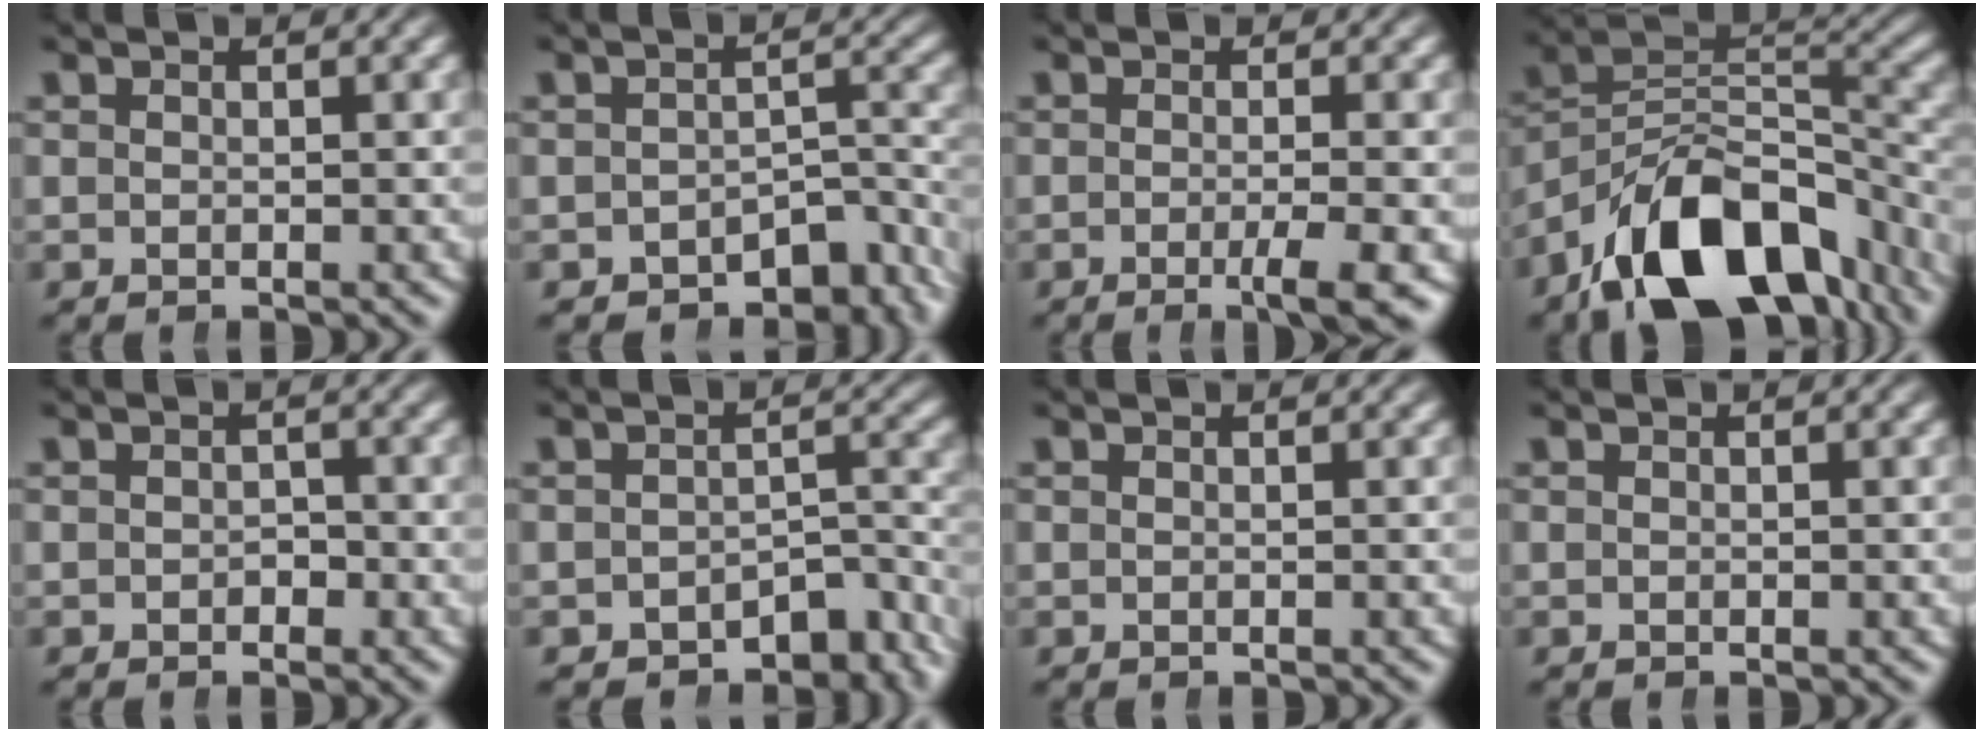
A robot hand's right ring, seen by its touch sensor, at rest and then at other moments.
{"total": 7.6, "force": [-5.7, 3.9, 3.1], "torque": [-0.016, -0.018, -0.081]}
{"total": 2.8, "force": [-1.2, -0.3, 2.5], "torque": [-0.030, 0.005, -0.025]}
{"total": 16.6, "force": [-6.6, 10.2, 11.3], "torque": [-0.184, -0.044, -0.088]}
{"total": 1.0, "force": [-0.8, 0.6, 0.1], "torque": [0.008, -0.004, -0.009]}
{"total": 6.9, "force": [-5.5, 3.3, 2.6], "torque": [-0.004, -0.015, -0.078]}
{"total": 0.0}
{"total": 0.0}